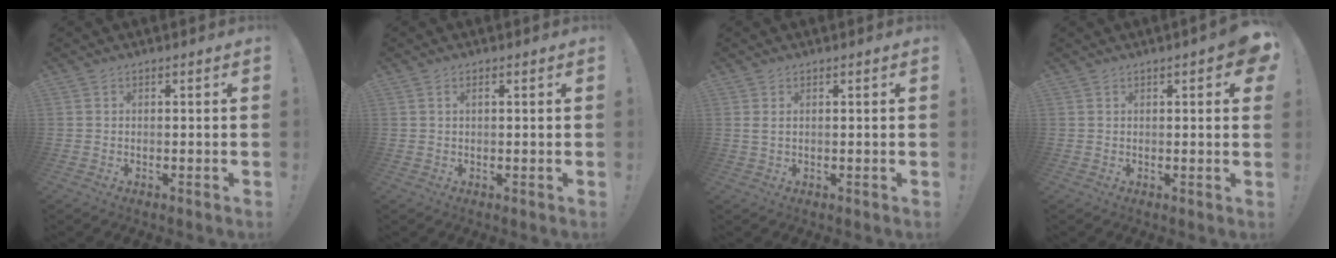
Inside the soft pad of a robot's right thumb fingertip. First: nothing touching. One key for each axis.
{"total": 0.9, "fx": 0.3, "fy": 0.2, "fz": 0.9, "tx": -0.015, "ty": 0.001, "tz": 0.005}
{"total": 1.5, "fx": 0.8, "fy": 0.0, "fz": 1.3, "tx": -0.019, "ty": -0.002, "tz": 0.012}
{"total": 3.8, "fx": 1.8, "fy": 0.8, "fz": 3.2, "tx": -0.035, "ty": -0.010, "tz": 0.026}